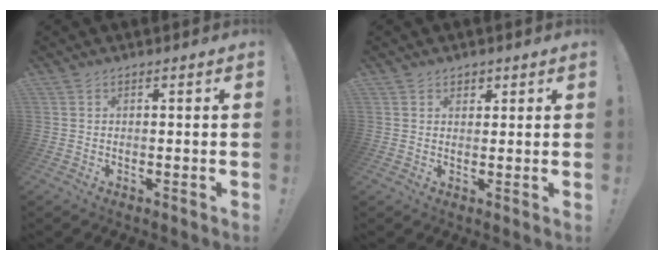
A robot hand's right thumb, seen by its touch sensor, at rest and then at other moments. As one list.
[{"total": 1.9, "force": [1.2, 1.4, 0.3], "torque": [0.001, -0.006, 0.020]}]